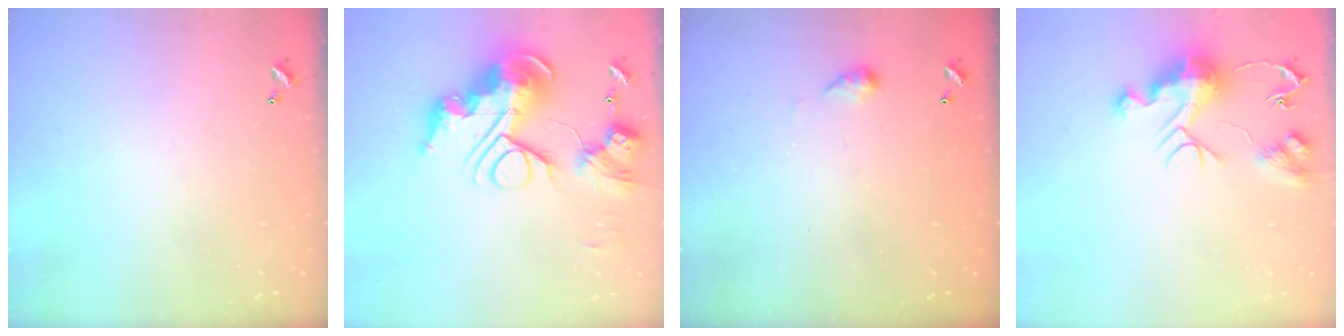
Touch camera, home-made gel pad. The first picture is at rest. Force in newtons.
{"total": 0.7, "press": 0.7, "slide": 0.0}
{"total": 3.5, "press": 3.4, "slide": 0.6}
{"total": 10.9, "press": 10.9, "slide": 0.9}